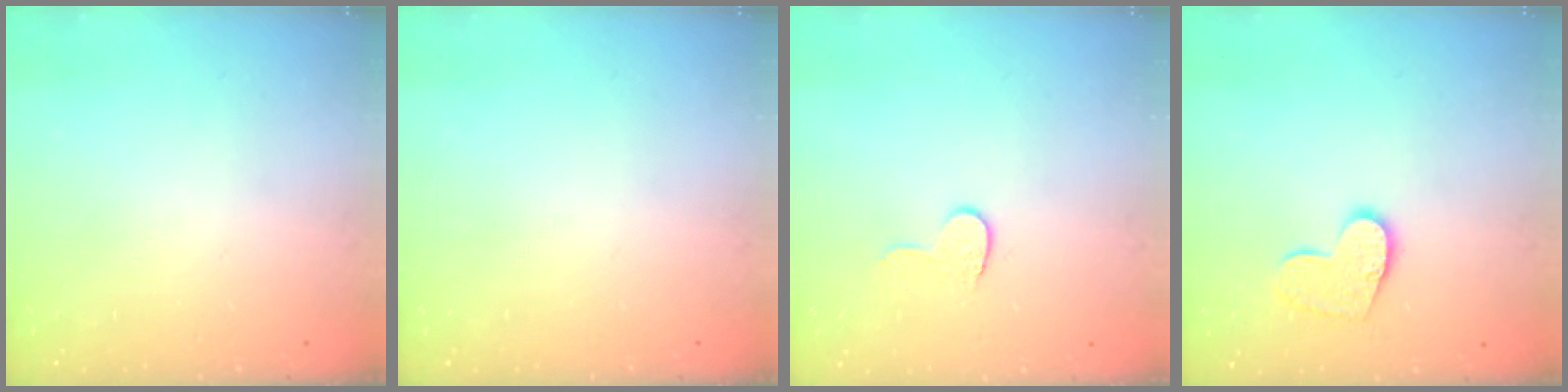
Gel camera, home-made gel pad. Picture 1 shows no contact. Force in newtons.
{"total": 0.0}
{"total": 5.4, "press": 5.4, "slide": 0.5}
{"total": 10.4, "press": 10.4, "slide": 0.7}